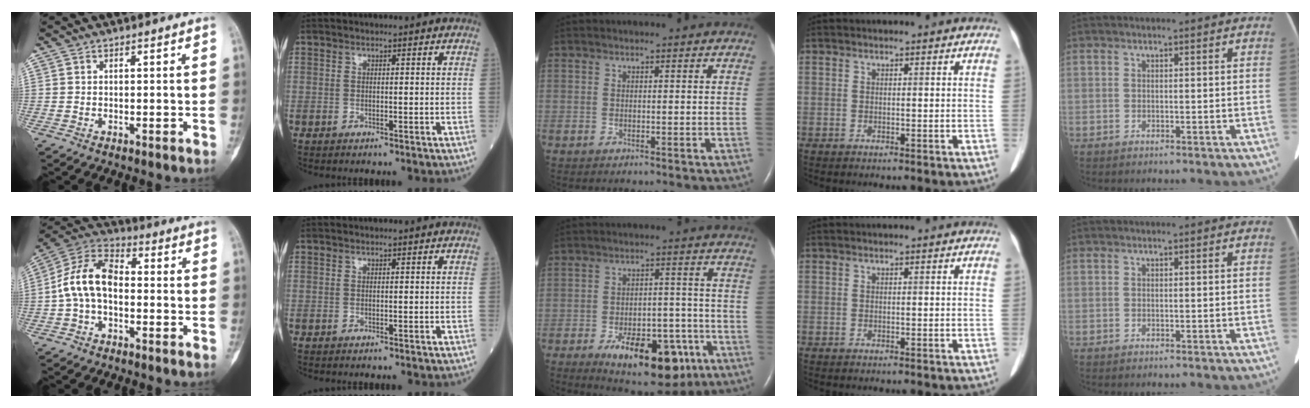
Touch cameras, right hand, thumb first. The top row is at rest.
{"thumb": {"total": 11.3, "force": [-1.0, 7.1, 8.7], "torque": [-0.160, 0.036, -0.033]}, "middle": {"total": 15.0, "force": [-7.9, 6.7, 10.9], "torque": [-0.147, 0.006, -0.103]}}